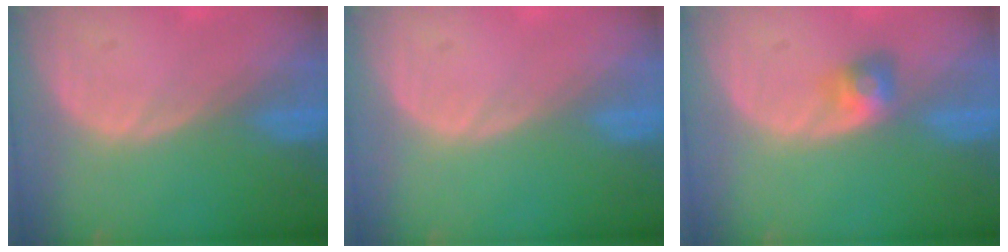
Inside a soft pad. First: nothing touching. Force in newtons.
{"total": 0.0}
{"total": 3.2, "press": 2.8, "slide": 1.4}